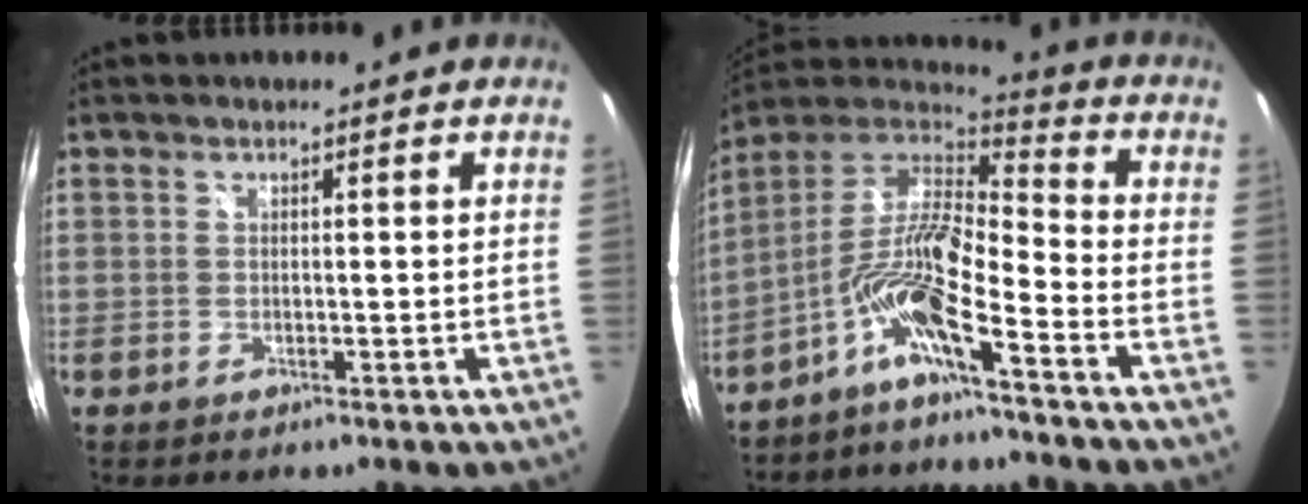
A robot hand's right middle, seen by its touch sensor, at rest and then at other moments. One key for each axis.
{"total": 11.1, "fx": -6.4, "fy": 1.5, "fz": 9.0, "tx": -0.175, "ty": 0.008, "tz": -0.133}